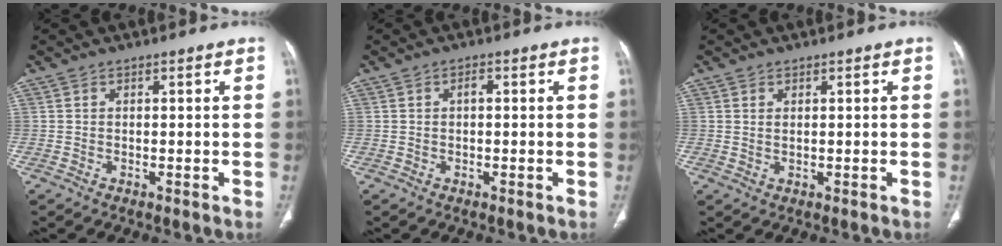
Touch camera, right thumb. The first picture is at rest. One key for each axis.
{"total": 1.1, "fx": 0.2, "fy": 0.6, "fz": 1.0, "tx": -0.013, "ty": 0.005, "tz": 0.002}
{"total": 1.0, "fx": 0.5, "fy": 0.4, "fz": 0.7, "tx": -0.014, "ty": -0.001, "tz": 0.013}